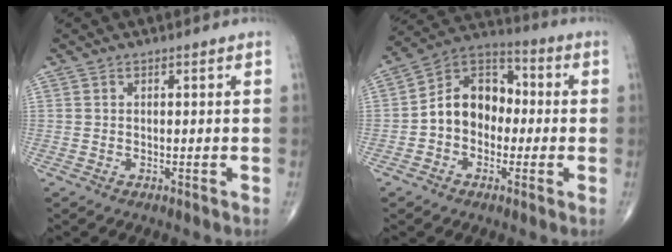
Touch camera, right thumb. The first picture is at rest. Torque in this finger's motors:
{"motor_torque": [1.33, 1.31, 1.27, -0.20, 0.08]}